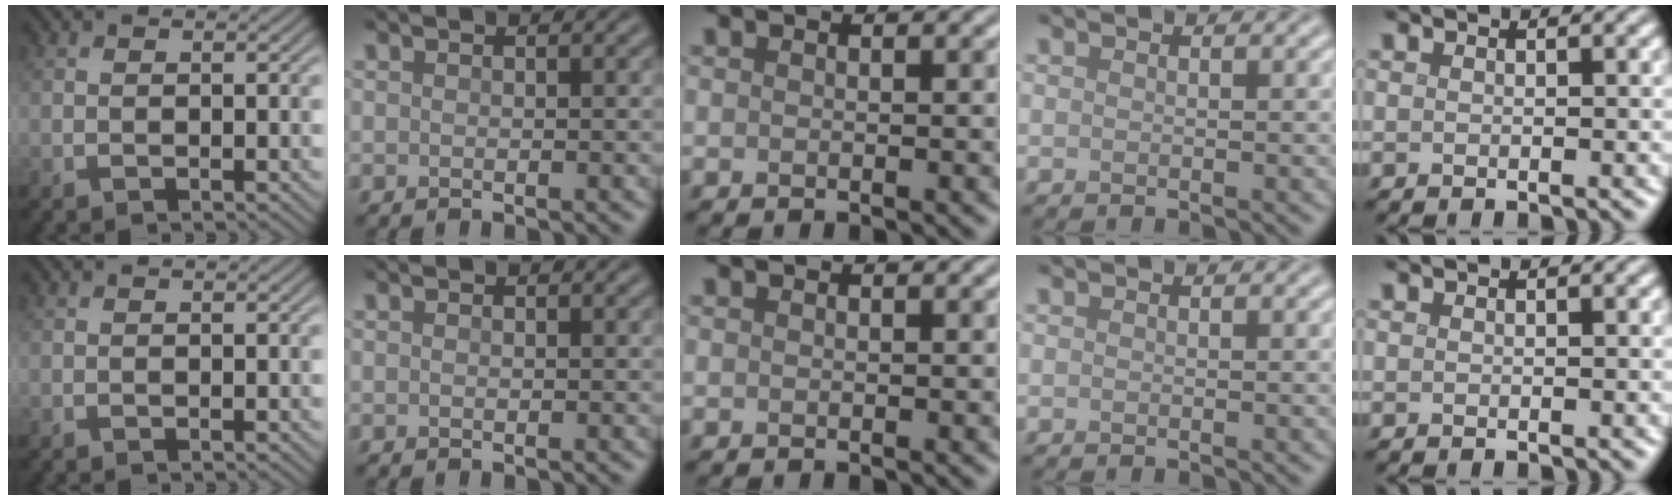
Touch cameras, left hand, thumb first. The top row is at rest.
{}